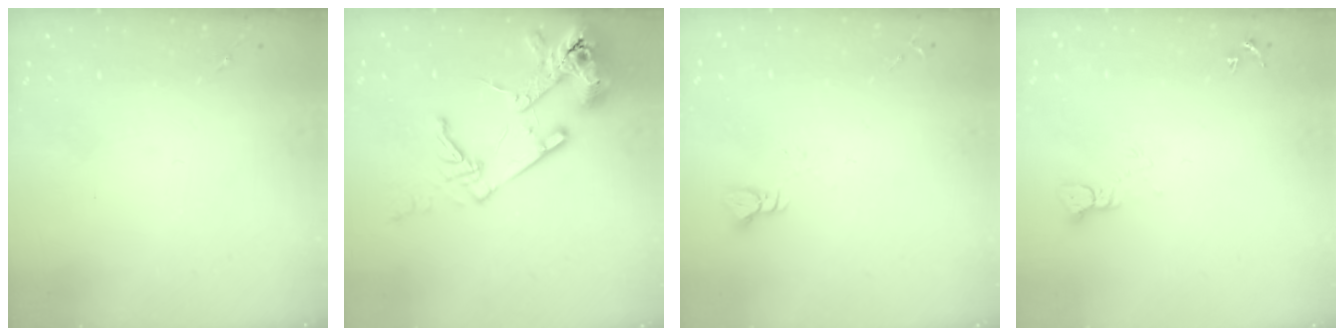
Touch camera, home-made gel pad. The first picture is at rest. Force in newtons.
{"total": 16.7, "press": 16.5, "slide": 2.2}
{"total": 2.9, "press": 2.9, "slide": 0.2}
{"total": 3.1, "press": 3.1, "slide": 0.1}